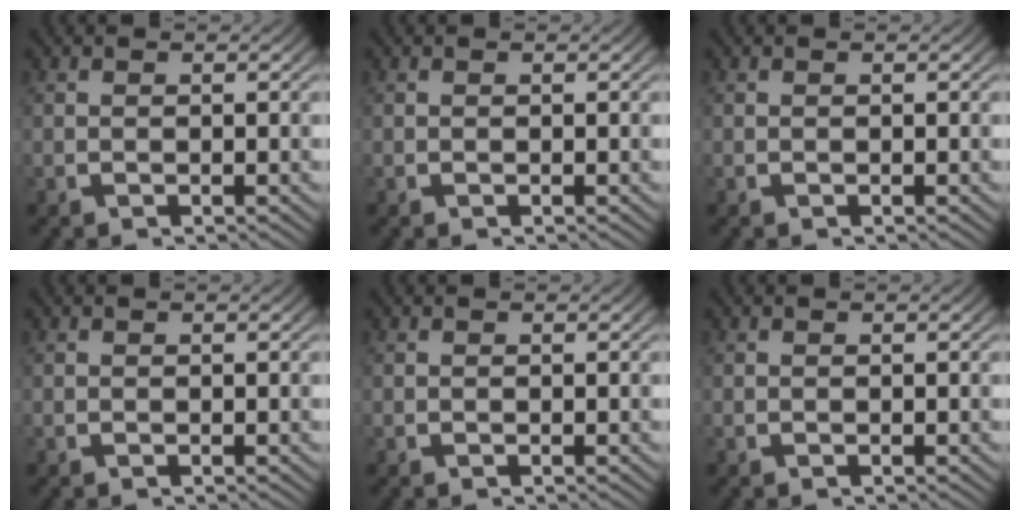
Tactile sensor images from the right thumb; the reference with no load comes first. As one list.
[{"total": 0.0}, {"total": 0.0}, {"total": 0.0}, {"total": 0.0}, {"total": 0.0}]